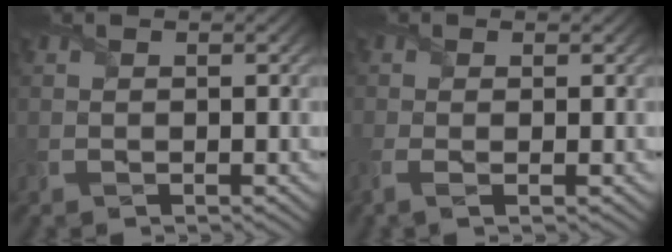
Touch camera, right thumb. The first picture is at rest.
{"total": 2.0, "force": [-0.4, 0.6, 1.9], "torque": [-0.055, -0.004, -0.011]}